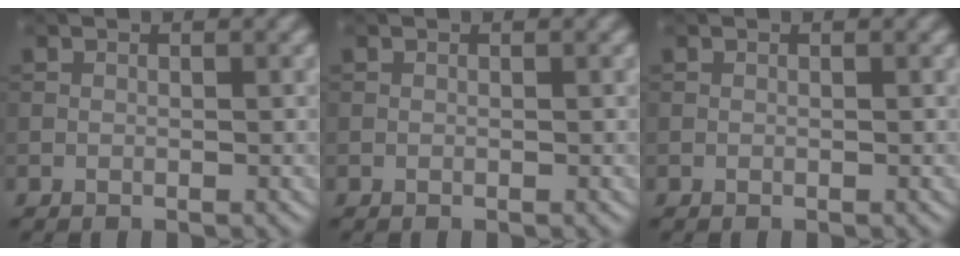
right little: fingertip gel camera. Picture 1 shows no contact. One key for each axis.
{"total": 0.0}
{"total": 0.0}